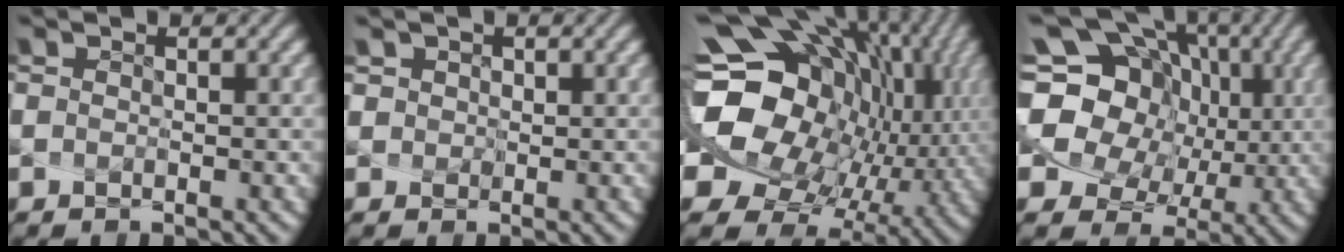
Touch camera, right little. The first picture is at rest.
{"total": 1.2, "force": [0.2, 1.2, -0.1], "torque": [0.016, 0.011, -0.002]}
{"total": 17.5, "force": [3.5, 13.4, 10.7], "torque": [-0.202, -0.001, 0.078]}
{"total": 17.9, "force": [3.7, 15.1, 9.0], "torque": [-0.170, 0.022, 0.046]}